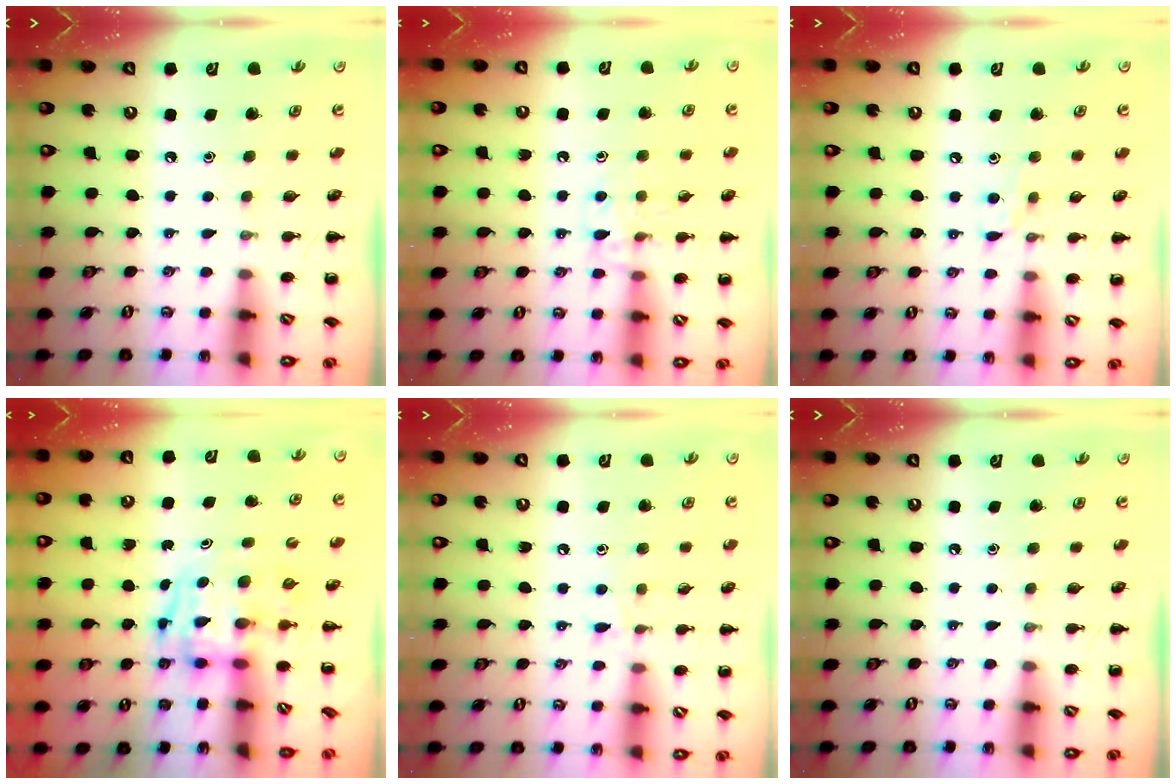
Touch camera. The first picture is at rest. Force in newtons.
{"total": 8.8, "press": 8.8, "slide": 1.1}
{"total": 5.2, "press": 4.9, "slide": 1.6}
{"total": 3.3, "press": 3.3, "slide": 0.5}
{"total": 6.8, "press": 6.5, "slide": 2.1}
{"total": 0.0}